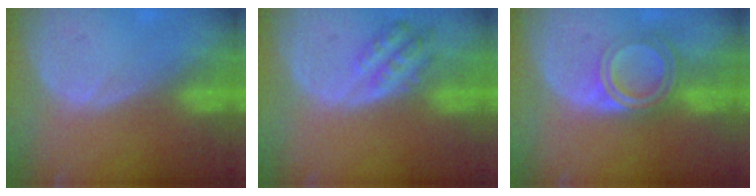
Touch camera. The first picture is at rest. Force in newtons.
{"total": 4.8, "press": 4.8, "slide": 0.5}
{"total": 6.3, "press": 5.3, "slide": 3.4}